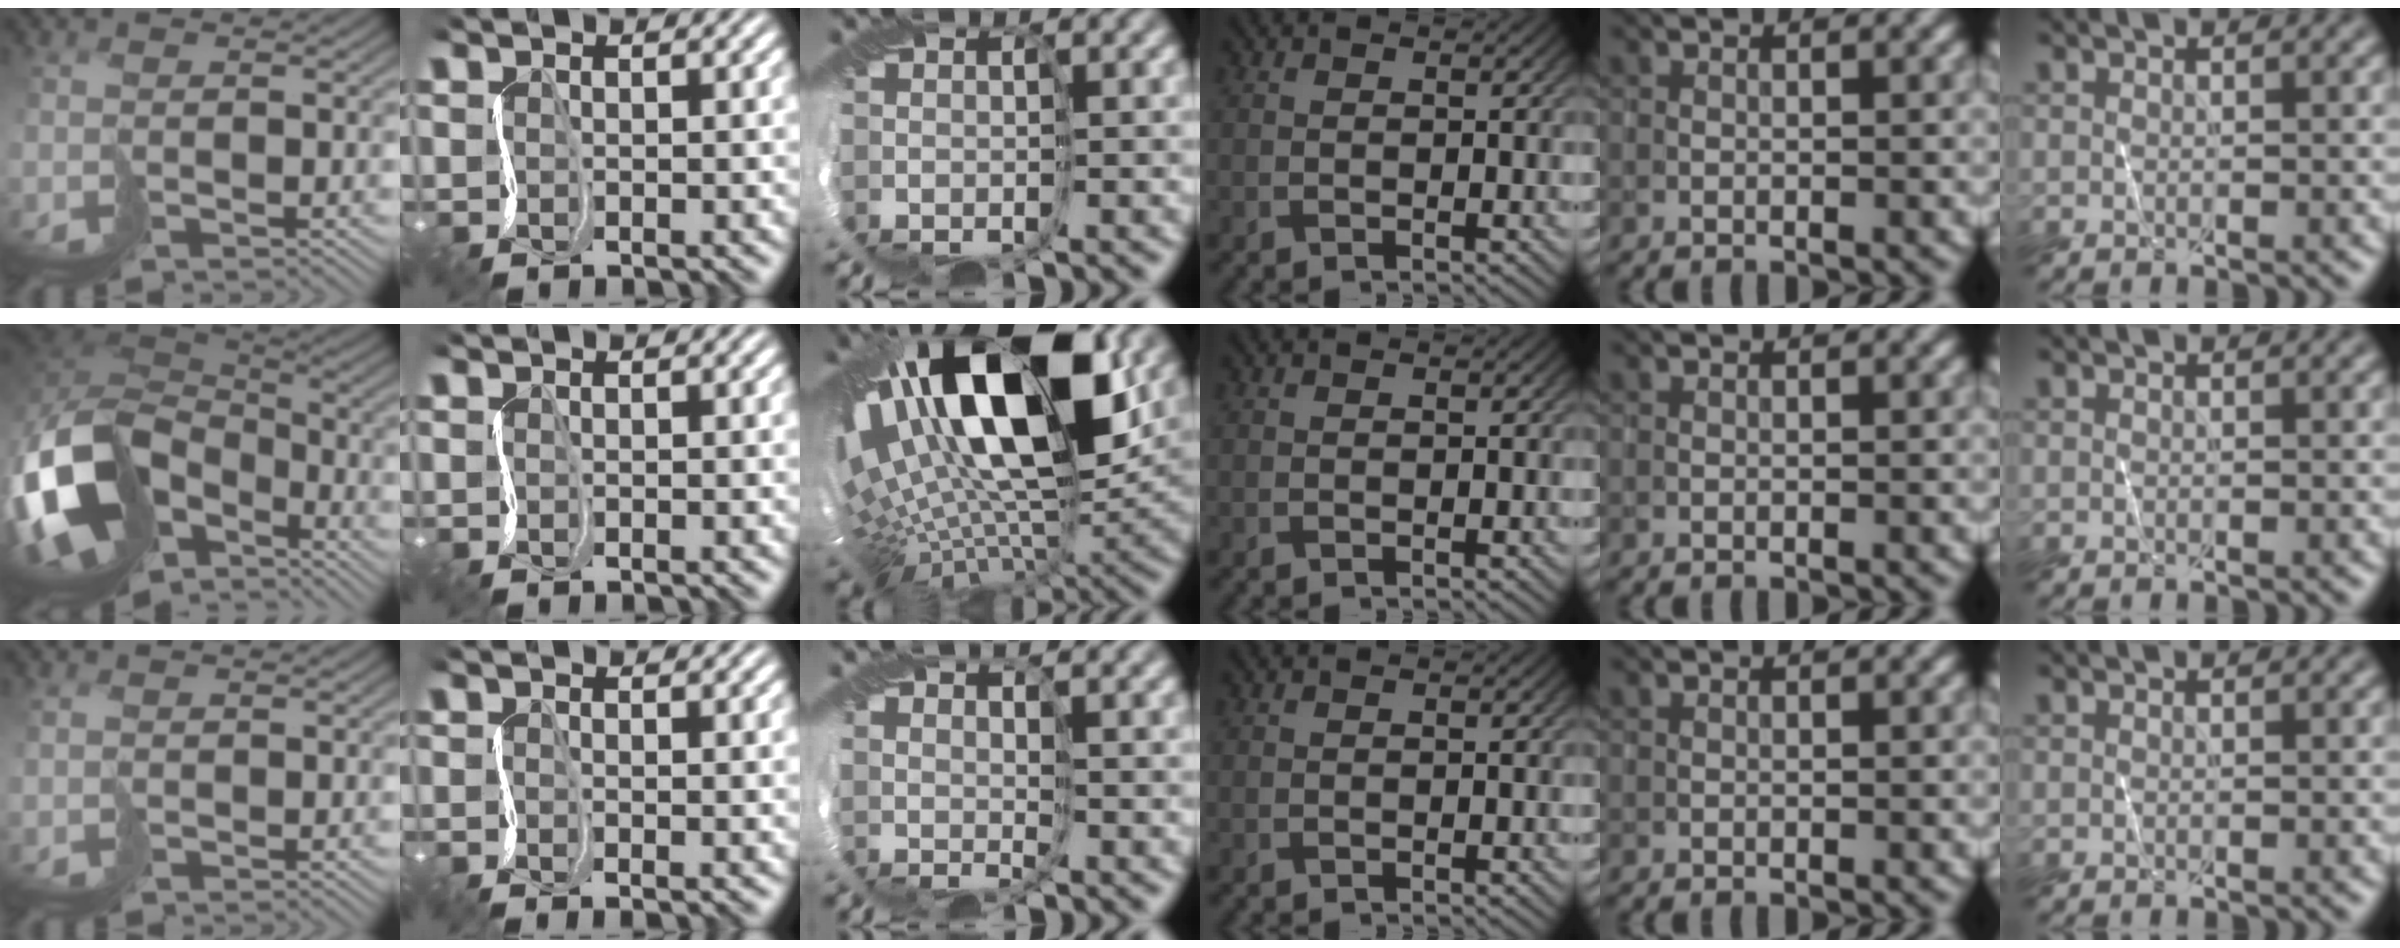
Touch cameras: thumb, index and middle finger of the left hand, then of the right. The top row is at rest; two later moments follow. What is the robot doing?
{"motion": "cut", "object": "bubble wrap"}